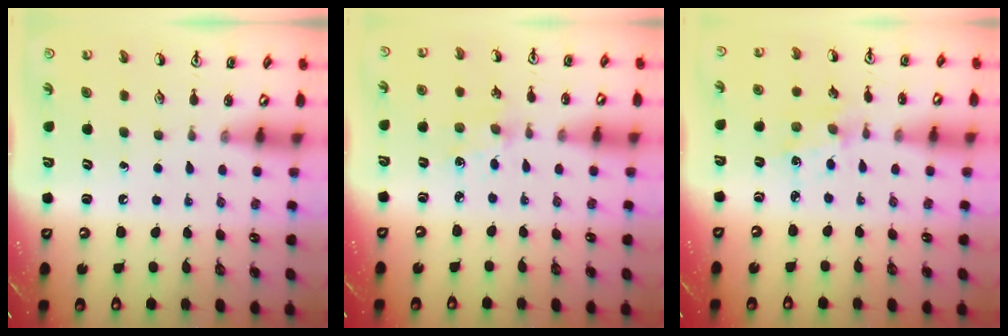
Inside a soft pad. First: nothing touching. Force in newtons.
{"total": 3.4, "press": 3.3, "slide": 0.5}
{"total": 2.0, "press": 2.0, "slide": 0.5}